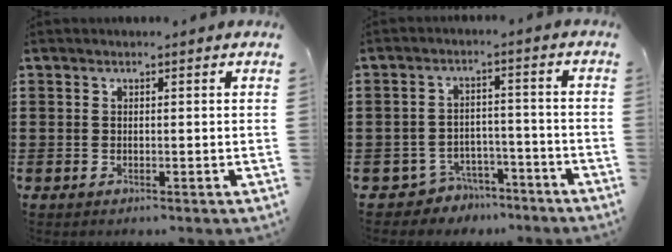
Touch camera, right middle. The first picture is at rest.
{"total": 4.4, "force": [-4.1, 1.4, 0.3], "torque": [-0.021, 0.006, -0.086]}